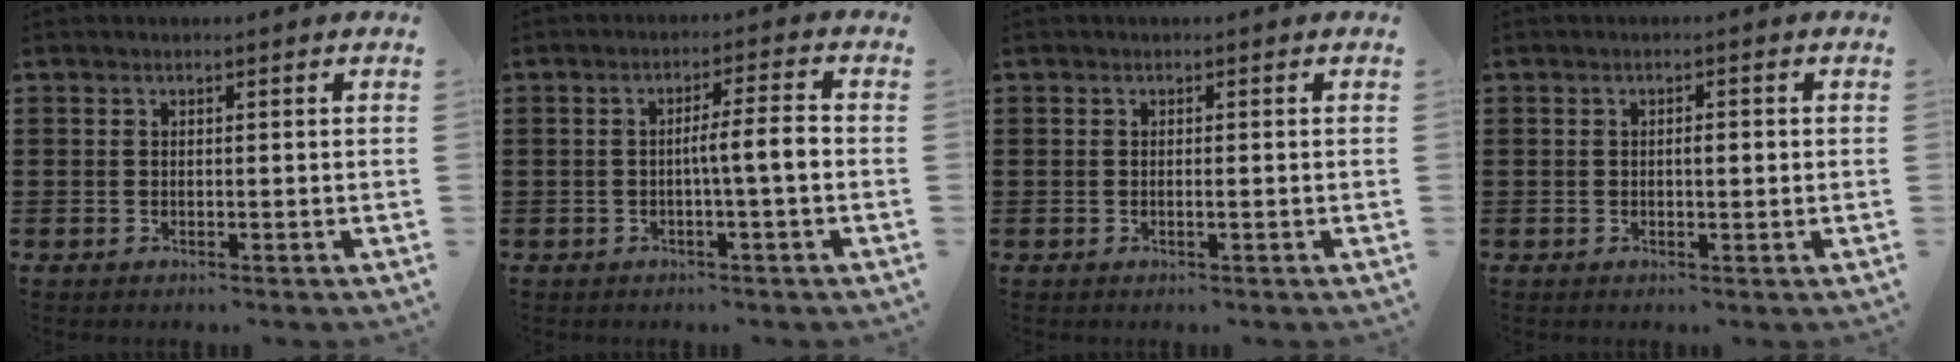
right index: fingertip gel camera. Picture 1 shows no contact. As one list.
[{"total": 4.6, "force": [-0.7, 0.2, 4.5], "torque": [-0.081, 0.001, -0.016]}, {"total": 0.5, "force": [-0.2, 0.0, 0.5], "torque": [-0.008, -0.003, -0.003]}, {"total": 1.6, "force": [0.0, 0.8, 1.4], "torque": [-0.026, 0.005, -0.002]}]